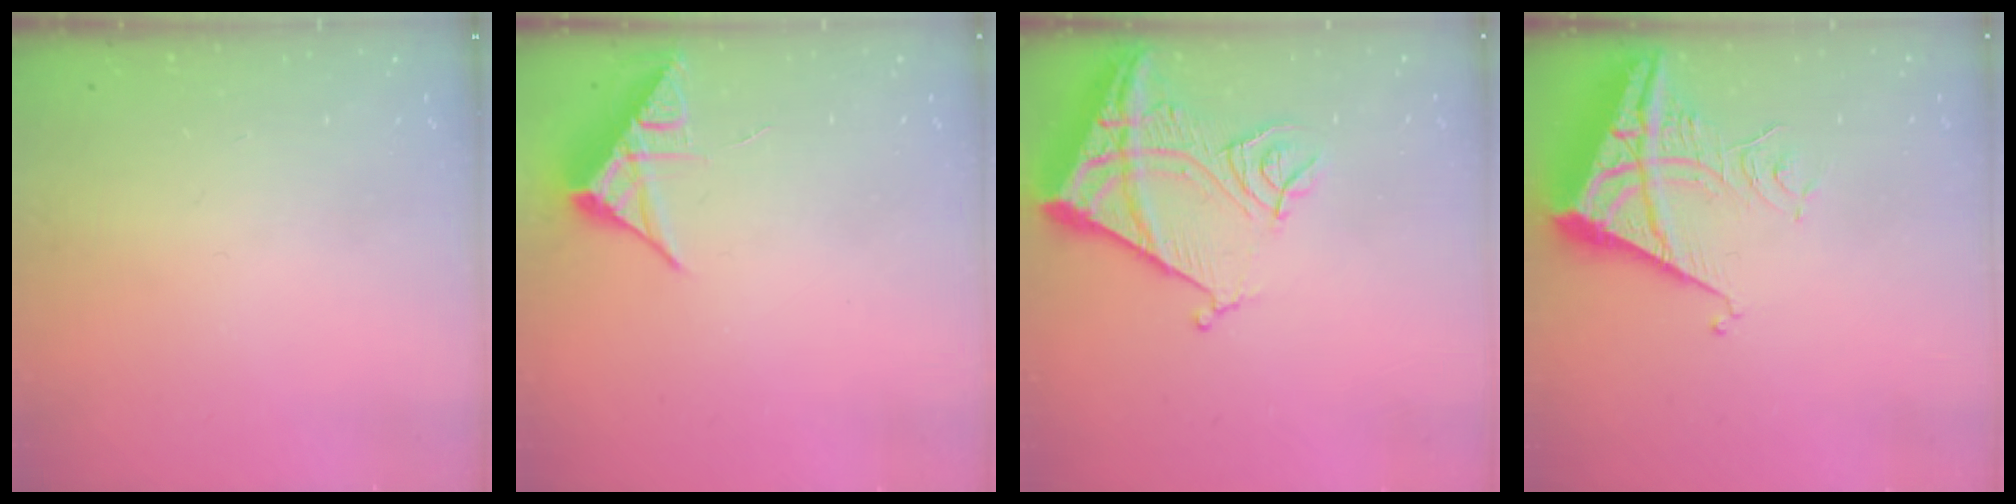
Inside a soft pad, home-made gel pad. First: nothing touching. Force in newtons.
{"total": 7.7, "press": 7.7, "slide": 0.4}
{"total": 14.7, "press": 14.6, "slide": 1.6}
{"total": 9.1, "press": 9.1, "slide": 1.0}